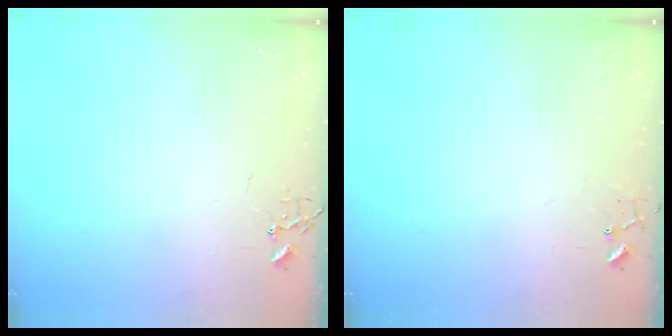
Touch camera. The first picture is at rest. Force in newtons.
{"total": 6.1, "press": 6.0, "slide": 0.4}